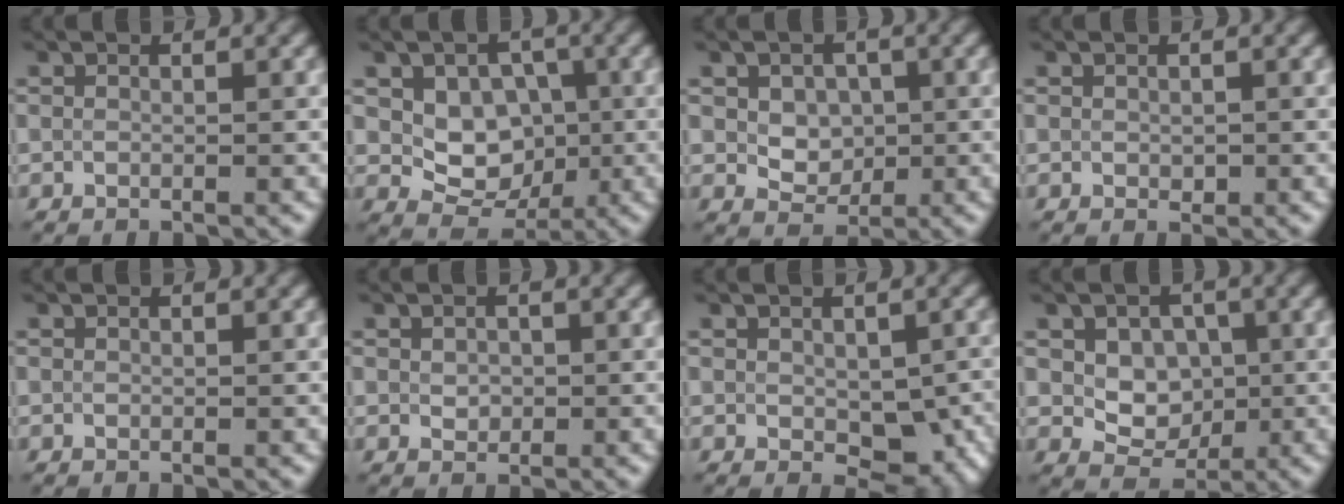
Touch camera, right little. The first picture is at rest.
{"total": 5.3, "force": [0.3, 4.1, 3.4], "torque": [-0.049, -0.006, 0.008]}
{"total": 3.0, "force": [0.3, 2.3, 1.9], "torque": [-0.032, -0.004, 0.007]}
{"total": 0.6, "force": [0.0, 0.4, 0.4], "torque": [-0.004, -0.003, 0.001]}
{"total": 0.0}
{"total": 1.2, "force": [0.1, 0.9, 0.7], "torque": [-0.013, -0.002, 0.003]}
{"total": 6.0, "force": [-1.0, 3.6, 4.7], "torque": [-0.070, -0.019, -0.003]}
{"total": 4.0, "force": [0.3, 3.0, 2.5], "torque": [-0.038, -0.005, 0.006]}